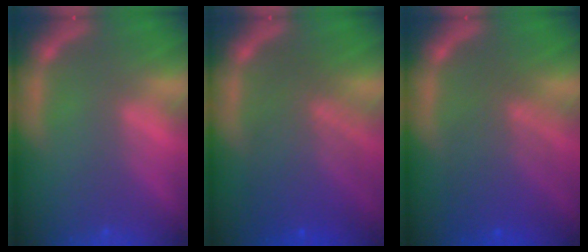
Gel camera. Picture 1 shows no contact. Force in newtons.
{"total": 7.1}
{"total": 6.0}